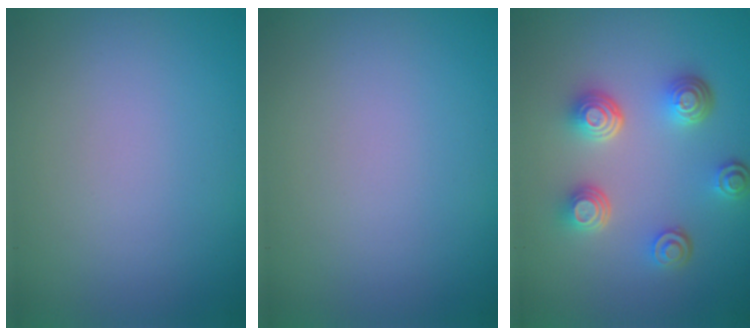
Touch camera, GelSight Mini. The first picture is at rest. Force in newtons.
{"total": 0.0}
{"total": 4.6, "press": 3.5, "slide": 2.9}